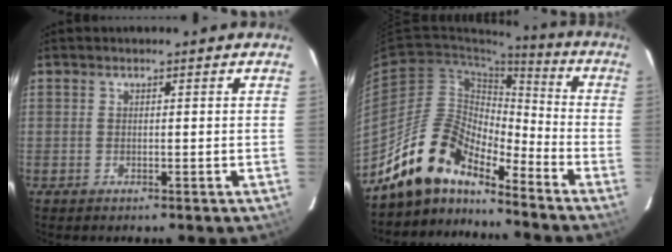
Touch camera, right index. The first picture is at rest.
{"total": 13.7, "force": [-12.3, 4.0, 4.6], "torque": [-0.092, 0.019, -0.238]}